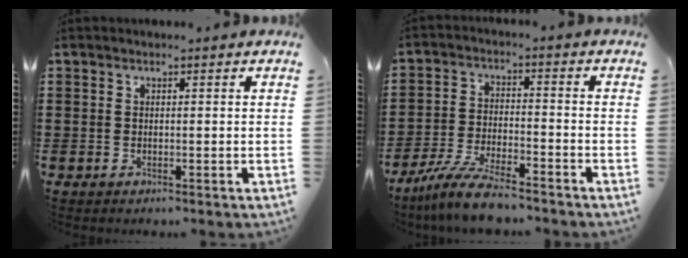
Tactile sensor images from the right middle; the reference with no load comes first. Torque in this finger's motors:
{"motor_torque": [0.36, -0.05, 0.21, 0.10]}